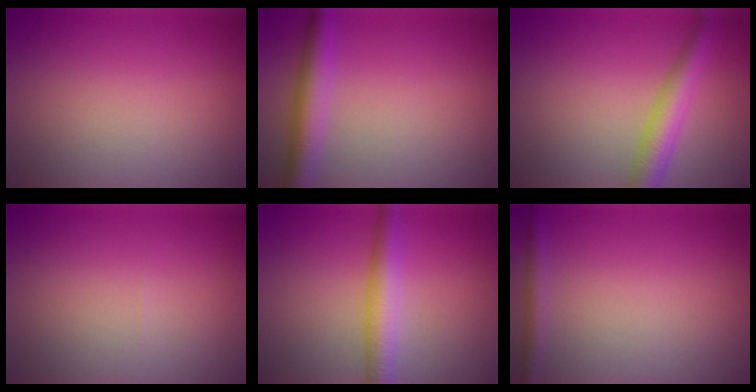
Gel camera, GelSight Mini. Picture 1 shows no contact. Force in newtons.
{"total": 4.1, "press": 4.1, "slide": 0.1}
{"total": 4.1, "press": 4.1, "slide": 0.1}
{"total": 0.0}
{"total": 3.7, "press": 3.7, "slide": 0.0}
{"total": 1.4, "press": 1.4, "slide": 0.1}